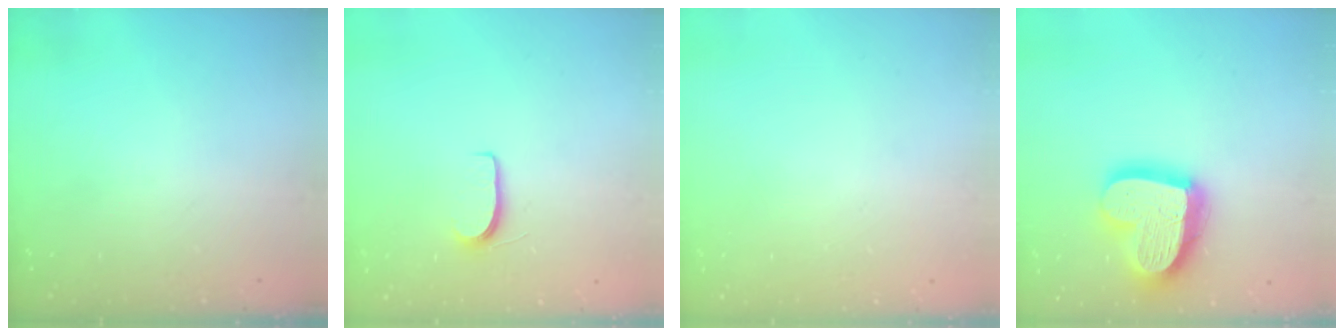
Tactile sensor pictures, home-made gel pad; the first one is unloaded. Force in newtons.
{"total": 5.4, "press": 5.4, "slide": 0.6}
{"total": 0.0}
{"total": 20.8, "press": 20.7, "slide": 1.9}